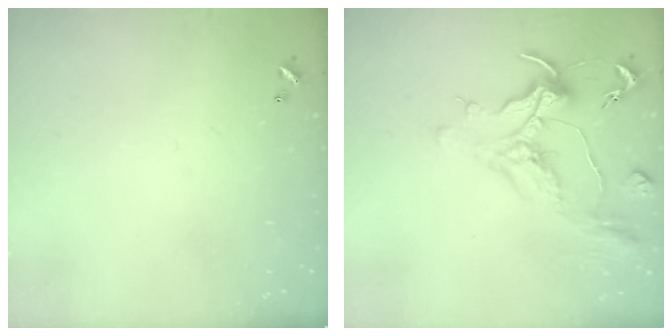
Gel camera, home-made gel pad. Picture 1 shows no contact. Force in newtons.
{"total": 1.6, "press": 1.5, "slide": 0.6}